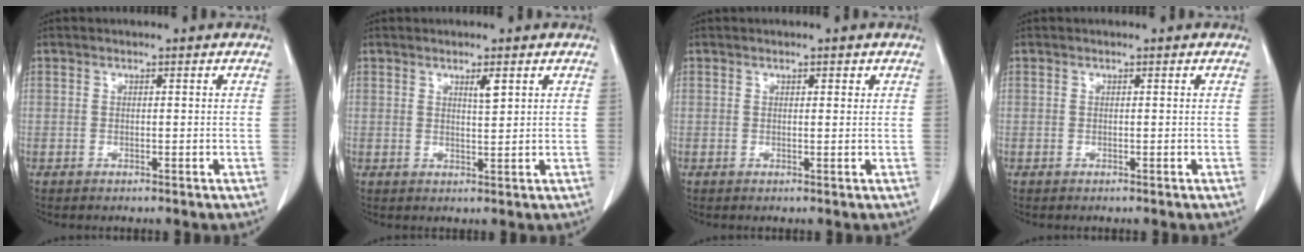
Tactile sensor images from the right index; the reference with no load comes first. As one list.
[{"total": 2.1, "force": [1.1, 0.2, 1.8], "torque": [-0.033, -0.003, 0.020]}, {"total": 0.9, "force": [0.5, 0.3, 0.6], "torque": [-0.010, -0.001, 0.007]}, {"total": 0.0}]